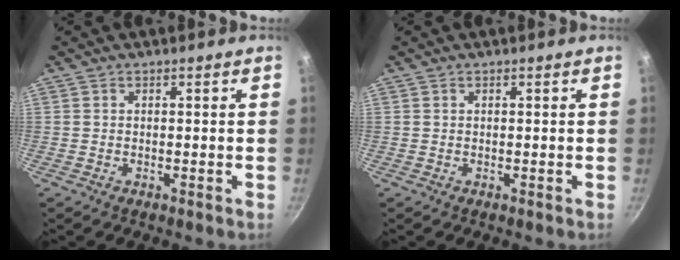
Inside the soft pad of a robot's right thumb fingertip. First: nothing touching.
{"total": 0.0}